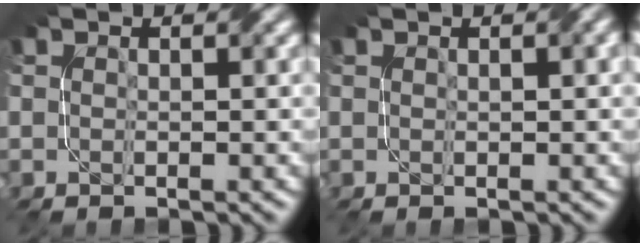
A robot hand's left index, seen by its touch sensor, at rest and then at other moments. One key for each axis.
{"total": 1.0, "fx": 0.3, "fy": 0.1, "fz": 0.9, "tx": -0.013, "ty": 0.002, "tz": 0.004}